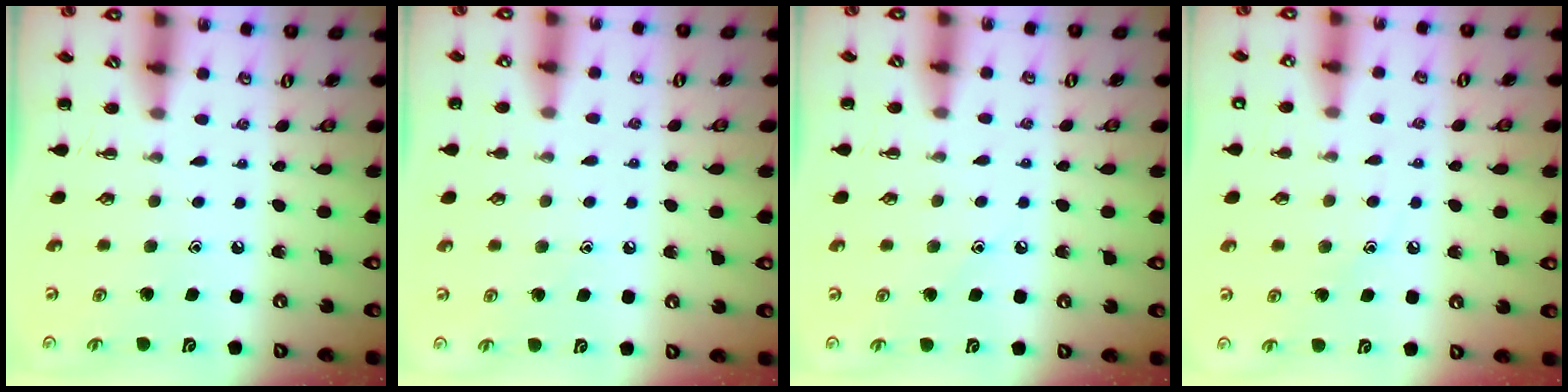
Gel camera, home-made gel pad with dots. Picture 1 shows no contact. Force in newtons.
{"total": 5.1, "press": 4.8, "slide": 1.7}
{"total": 6.3, "press": 5.9, "slide": 2.0}
{"total": 8.7, "press": 8.5, "slide": 1.7}